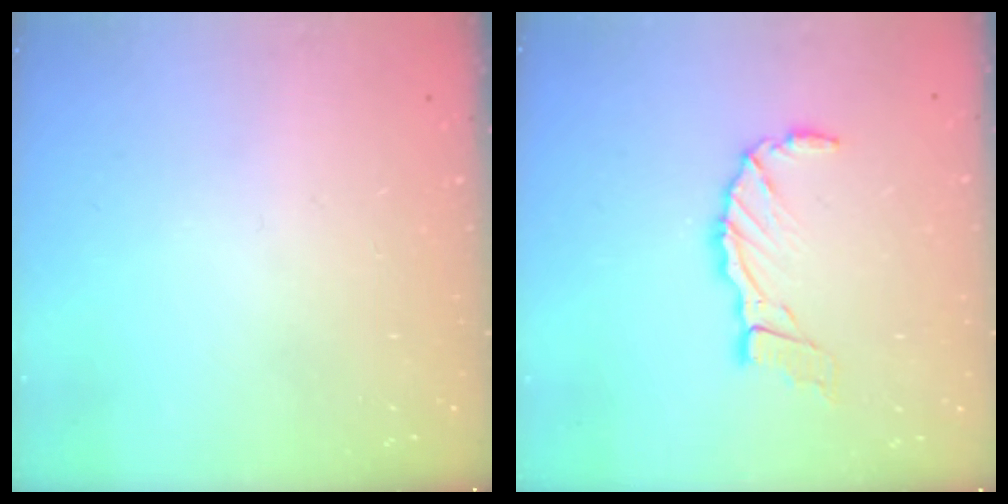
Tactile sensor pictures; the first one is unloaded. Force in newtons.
{"total": 10.3, "press": 10.2, "slide": 1.3}